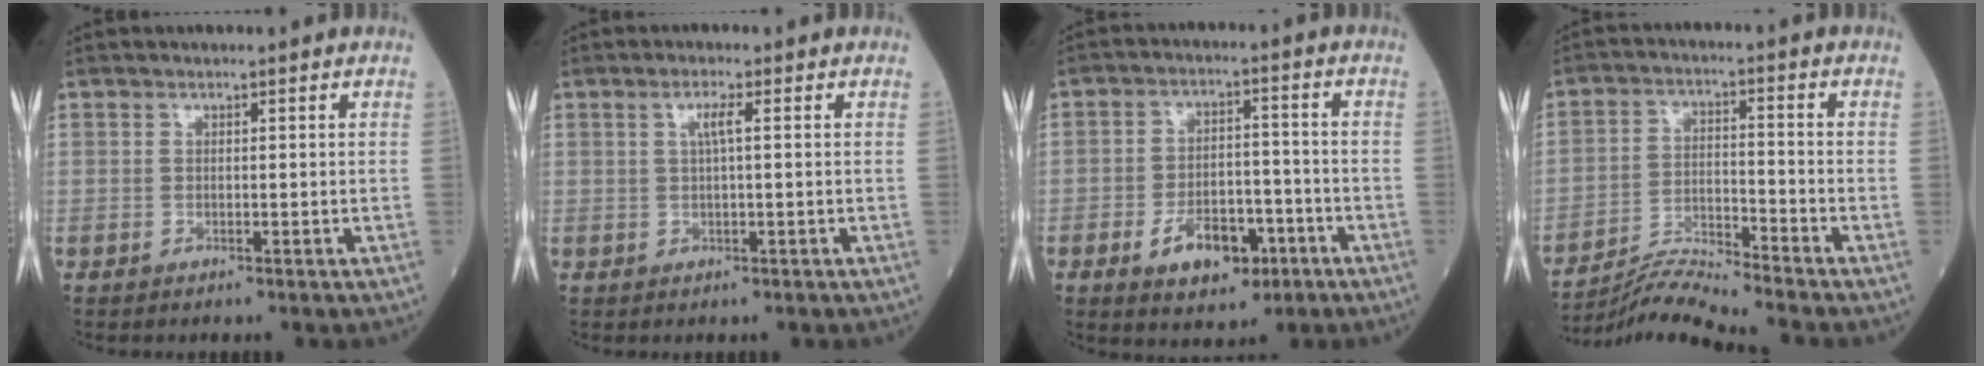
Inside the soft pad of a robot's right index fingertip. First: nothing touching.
{"total": 2.2, "force": [0.5, 0.0, 2.1], "torque": [-0.041, 0.003, 0.009]}
{"total": 8.5, "force": [-4.1, 4.5, 6.0], "torque": [-0.101, 0.005, -0.060]}
{"total": 7.3, "force": [-6.9, -2.4, 0.4], "torque": [-0.018, -0.005, -0.130]}